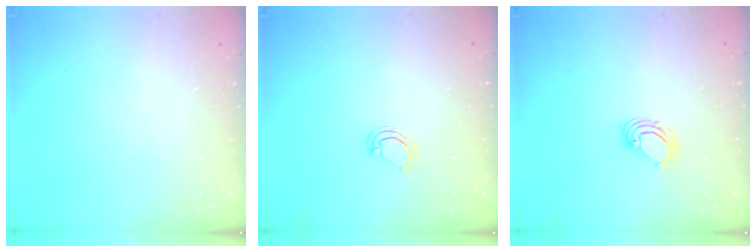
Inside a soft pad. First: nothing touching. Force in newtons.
{"total": 3.4, "press": 3.4, "slide": 0.2}
{"total": 5.2, "press": 5.2, "slide": 0.6}